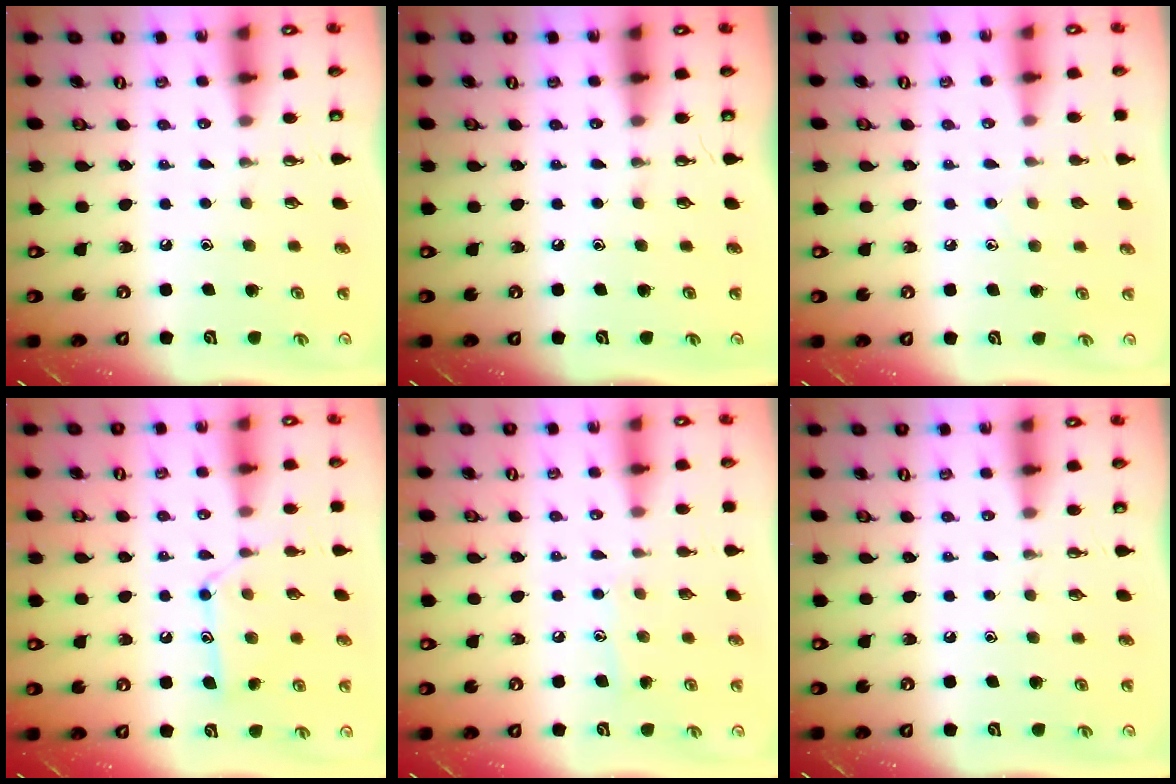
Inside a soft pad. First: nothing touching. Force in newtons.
{"total": 0.0}
{"total": 5.8, "press": 5.8, "slide": 0.5}
{"total": 12.0, "press": 12.0, "slide": 0.5}
{"total": 6.0, "press": 6.0, "slide": 0.5}
{"total": 0.0}